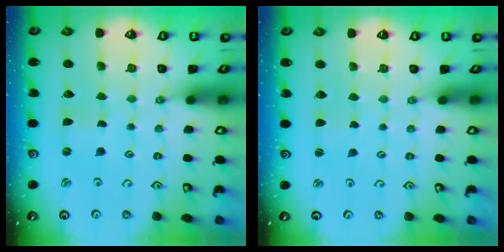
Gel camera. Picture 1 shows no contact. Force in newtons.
{"total": 1.5, "press": 1.5, "slide": 0.1}